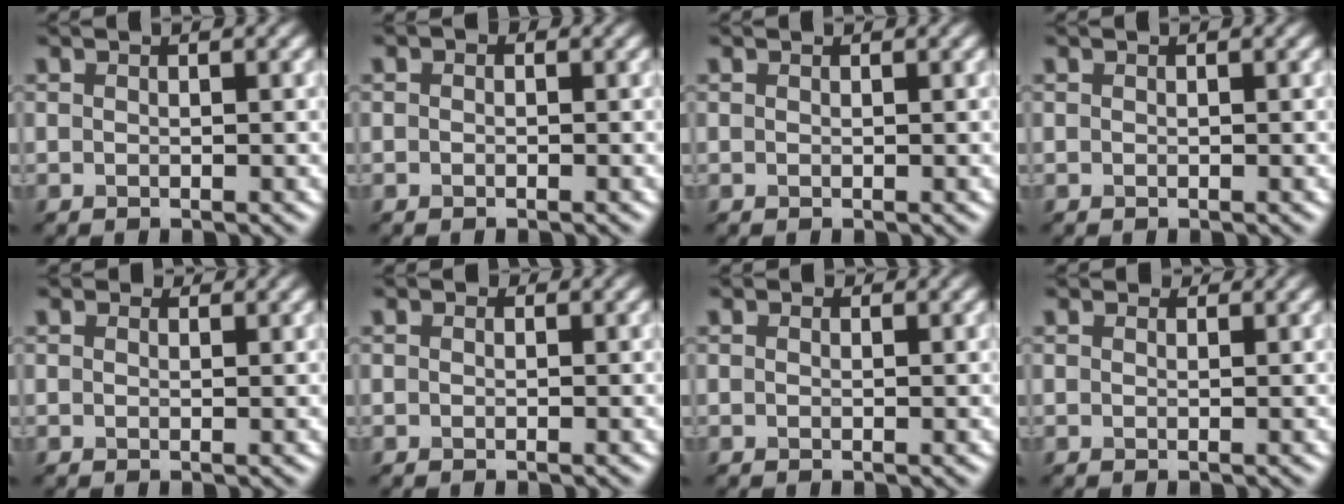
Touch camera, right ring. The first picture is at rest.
{"total": 1.3, "force": [0.4, 1.0, 0.7], "torque": [-0.002, 0.013, -0.014]}
{"total": 0.0}
{"total": 0.0}
{"total": 1.2, "force": [0.9, 0.7, 0.5], "torque": [-0.011, 0.010, 0.000]}
{"total": 1.0, "force": [0.5, 0.7, 0.5], "torque": [-0.006, 0.007, -0.009]}
{"total": 1.0, "force": [0.6, 0.6, 0.5], "torque": [-0.009, 0.008, -0.006]}
{"total": 1.1, "force": [0.8, 0.6, 0.4], "torque": [-0.011, 0.007, -0.002]}